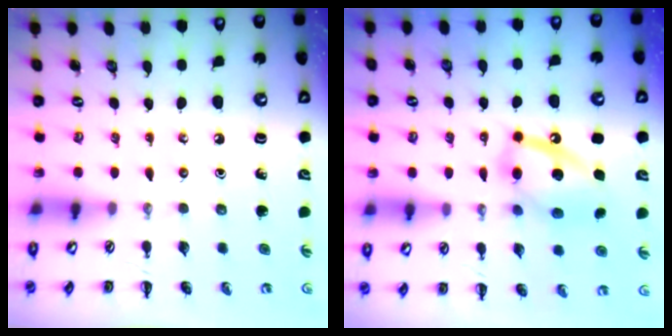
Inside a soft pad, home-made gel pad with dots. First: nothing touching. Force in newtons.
{"total": 13.4, "press": 13.1, "slide": 2.5}